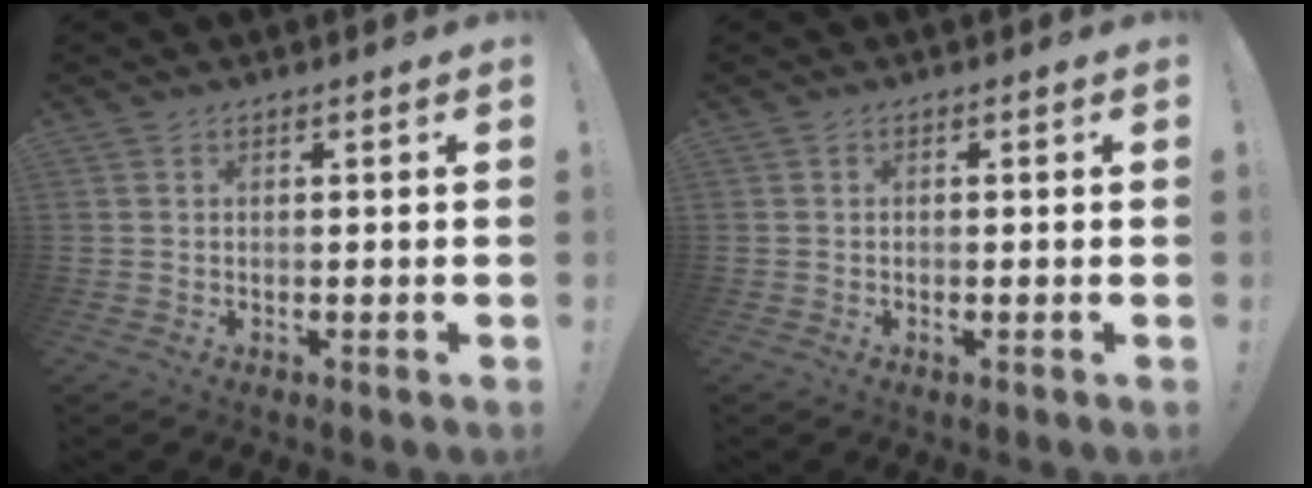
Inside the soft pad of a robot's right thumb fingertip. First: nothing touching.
{"total": 0.6, "force": [-0.4, 0.0, 0.5], "torque": [-0.010, -0.002, -0.006]}